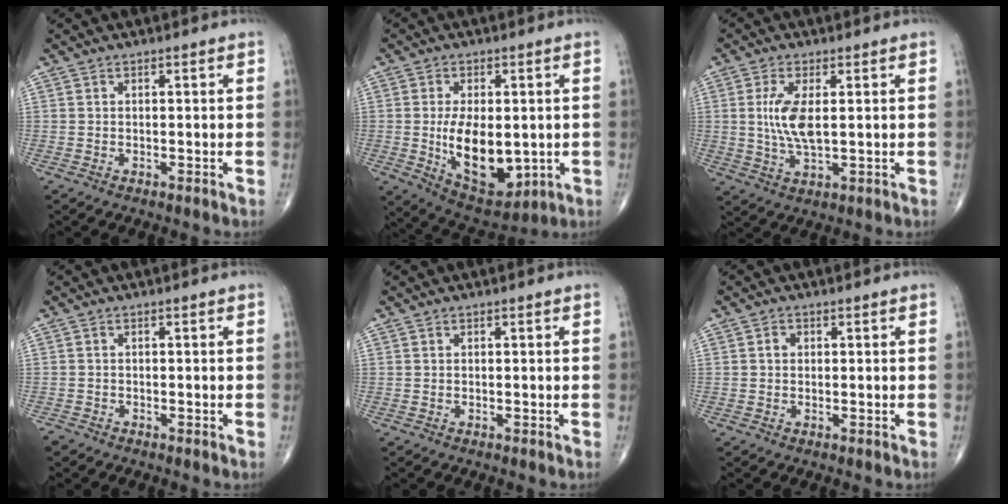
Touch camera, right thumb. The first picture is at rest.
{"total": 14.3, "force": [-1.3, 7.7, 12.0], "torque": [-0.171, -0.014, 0.000]}
{"total": 7.2, "force": [0.9, 2.7, 6.7], "torque": [-0.146, -0.010, 0.021]}
{"total": 0.8, "force": [-0.7, 0.5, 0.1], "torque": [-0.005, -0.002, -0.018]}
{"total": 0.0}
{"total": 1.3, "force": [0.1, 1.1, 0.6], "torque": [-0.006, 0.004, 0.000]}